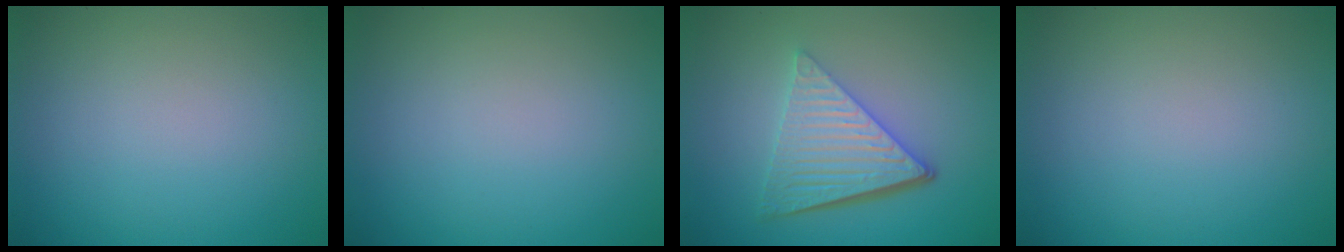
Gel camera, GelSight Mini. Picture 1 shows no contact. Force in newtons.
{"total": 0.0}
{"total": 6.2, "press": 4.2, "slide": 4.5}
{"total": 0.0}